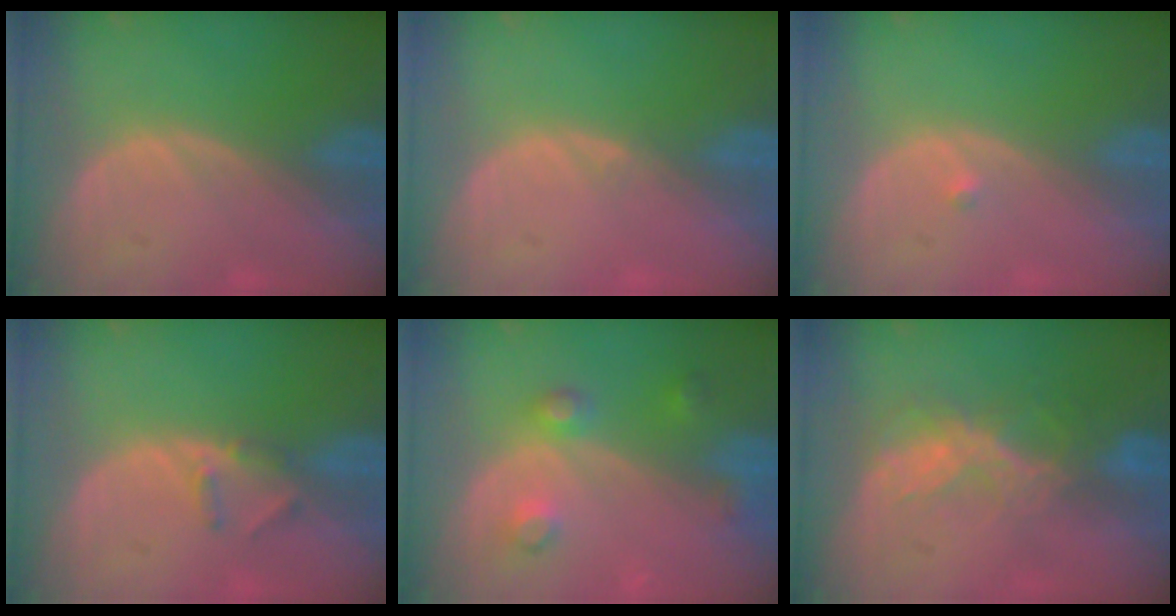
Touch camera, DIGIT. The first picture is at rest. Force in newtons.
{"total": 0.6, "press": 0.4, "slide": 0.5}
{"total": 0.5, "press": 0.4, "slide": 0.3}
{"total": 2.3, "press": 2.1, "slide": 0.9}
{"total": 4.2, "press": 4.2, "slide": 0.0}
{"total": 6.8, "press": 5.8, "slide": 3.4}